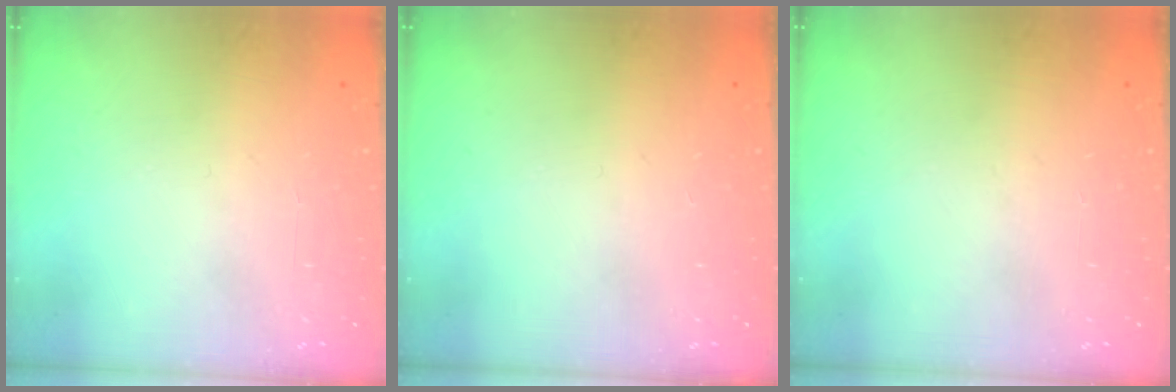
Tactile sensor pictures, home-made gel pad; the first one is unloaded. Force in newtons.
{"total": 0.0}
{"total": 0.0}